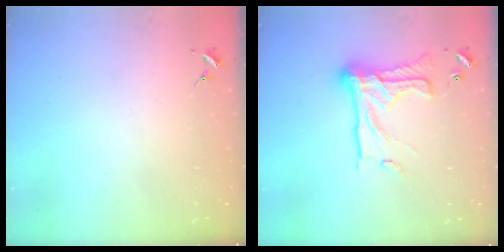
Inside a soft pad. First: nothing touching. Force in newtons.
{"total": 19.5, "press": 19.5, "slide": 1.2}